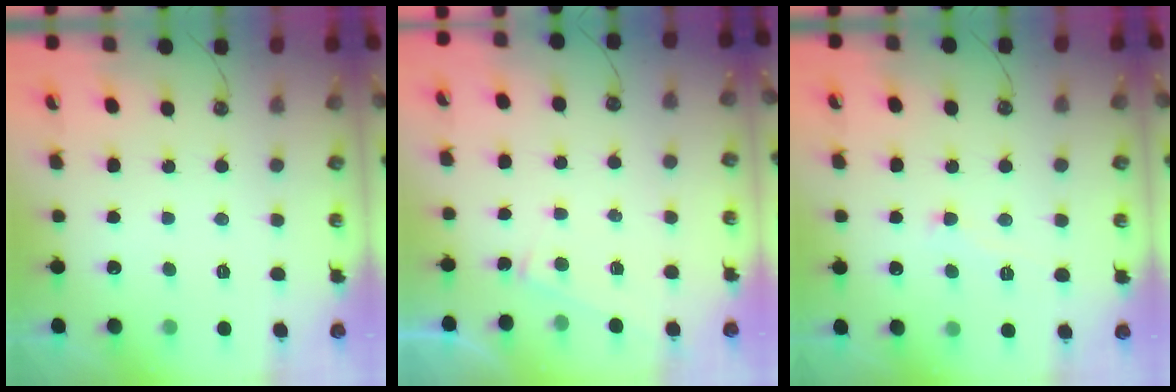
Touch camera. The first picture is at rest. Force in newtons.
{"total": 4.9, "press": 4.9, "slide": 0.1}
{"total": 3.0, "press": 2.9, "slide": 0.7}